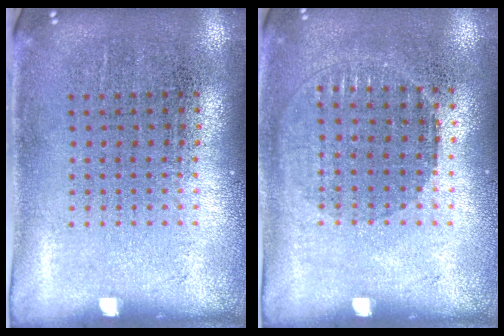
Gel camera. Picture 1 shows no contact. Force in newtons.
{"total": 0.9, "press": 0.8, "slide": 0.3}